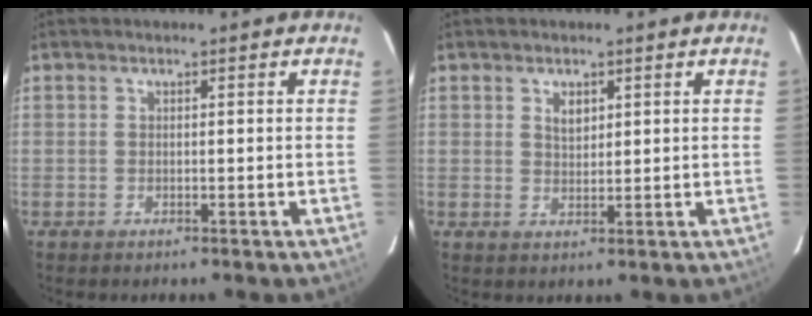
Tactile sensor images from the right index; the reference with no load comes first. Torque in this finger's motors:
{"motor_torque": [0.86, 0.47, 0.33, 0.07]}